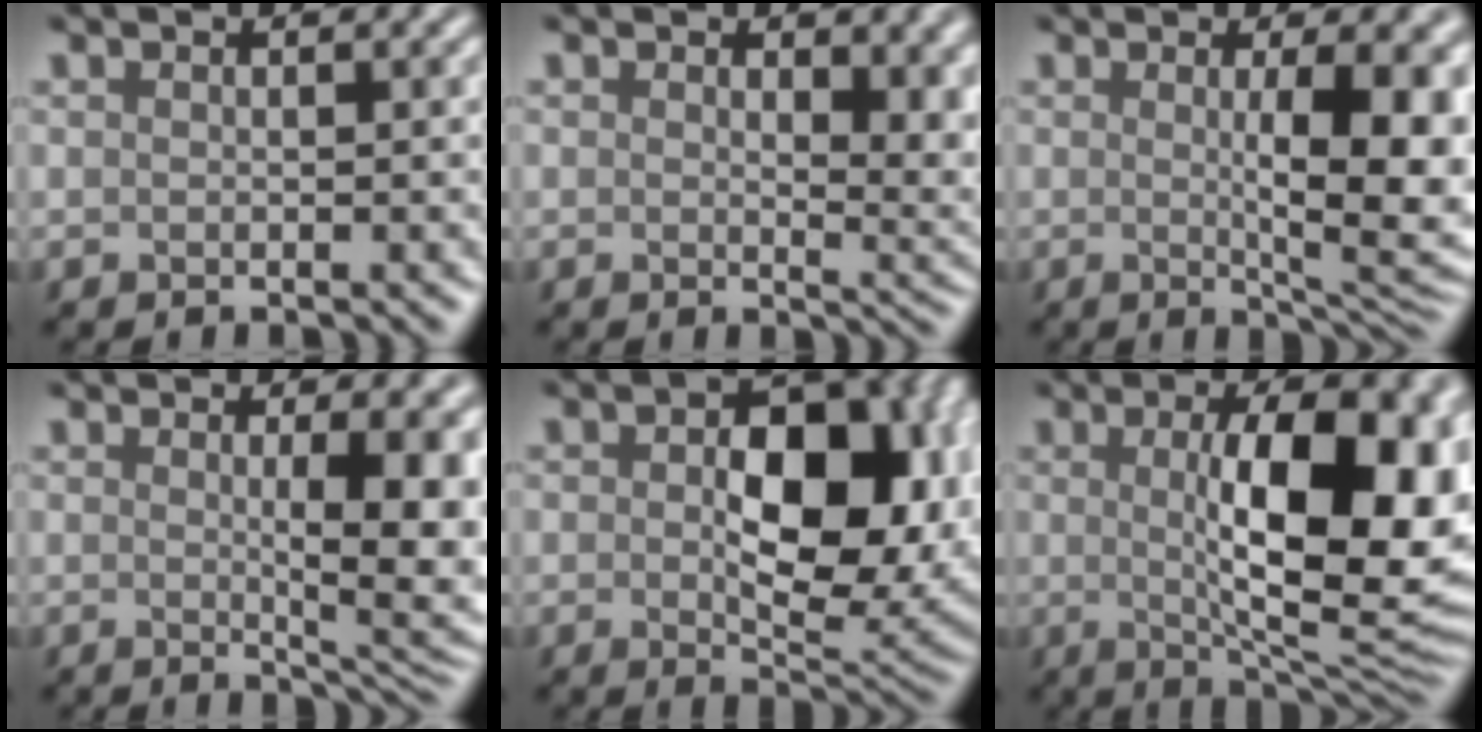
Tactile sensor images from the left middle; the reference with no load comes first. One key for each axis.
{"total": 5.1, "fx": 1.5, "fy": 2.8, "fz": 4.0, "tx": -0.043, "ty": -0.011, "tz": 0.023}
{"total": 8.4, "fx": 0.5, "fy": 2.0, "fz": 8.2, "tx": -0.107, "ty": -0.008, "tz": 0.013}
{"total": 6.6, "fx": 0.5, "fy": 1.6, "fz": 6.4, "tx": -0.078, "ty": -0.009, "tz": 0.014}
{"total": 11.5, "fx": 0.4, "fy": 6.5, "fz": 9.5, "tx": -0.121, "ty": 0.000, "tz": 0.007}
{"total": 13.1, "fx": 1.0, "fy": 4.4, "fz": 12.4, "tx": -0.156, "ty": -0.001, "tz": 0.017}